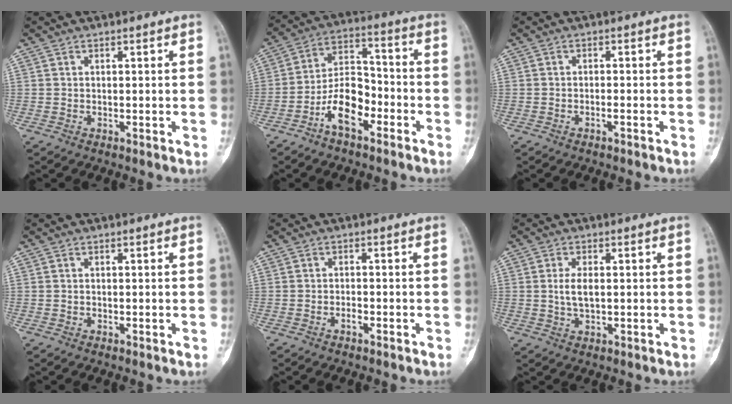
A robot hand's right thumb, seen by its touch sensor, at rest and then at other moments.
{"total": 10.7, "force": [-5.5, 5.4, 7.5], "torque": [-0.125, 0.055, -0.104]}
{"total": 1.0, "force": [-0.7, 0.1, 0.7], "torque": [-0.017, 0.010, -0.011]}
{"total": 0.0}
{"total": 1.4, "force": [-0.9, 0.5, 0.9], "torque": [-0.019, 0.007, -0.017]}
{"total": 3.6, "force": [0.3, 1.7, 3.2], "torque": [-0.061, -0.001, 0.006]}